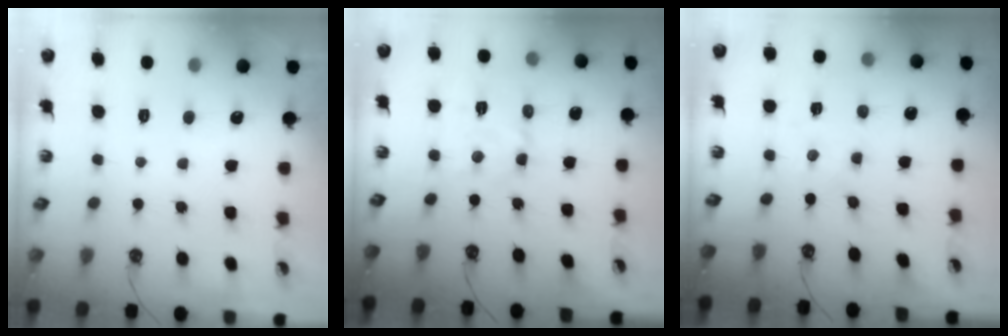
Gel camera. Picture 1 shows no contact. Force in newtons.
{"total": 7.1, "press": 7.1, "slide": 0.2}
{"total": 0.0}